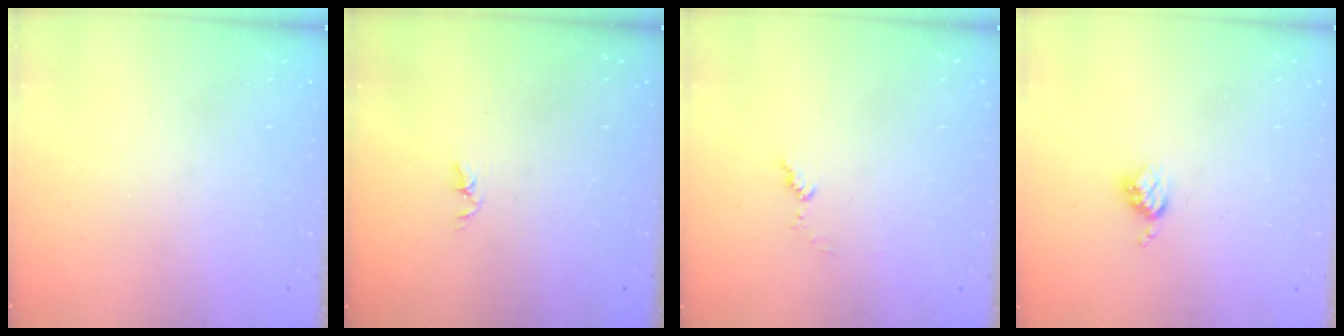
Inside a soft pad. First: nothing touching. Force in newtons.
{"total": 1.8, "press": 1.7, "slide": 0.3}
{"total": 4.9, "press": 4.9, "slide": 0.3}
{"total": 3.6, "press": 3.6, "slide": 0.4}